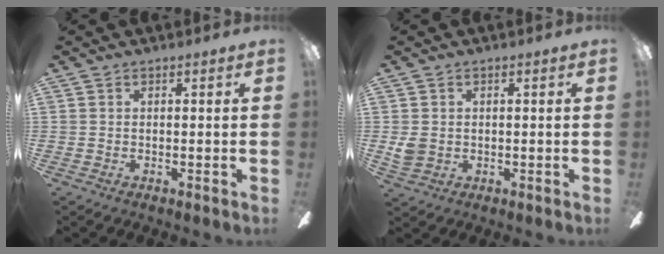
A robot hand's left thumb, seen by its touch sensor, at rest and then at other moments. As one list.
[{"total": 3.7, "force": [-0.3, 3.2, 1.7], "torque": [-0.014, 0.001, -0.005]}]